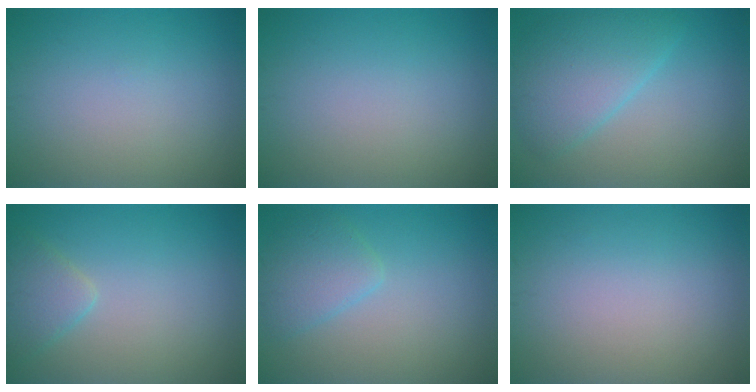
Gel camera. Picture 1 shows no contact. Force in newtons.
{"total": 0.0}
{"total": 5.0, "press": 5.0, "slide": 0.2}
{"total": 2.4, "press": 2.4, "slide": 0.2}
{"total": 2.6, "press": 2.6, "slide": 0.2}
{"total": 0.0}